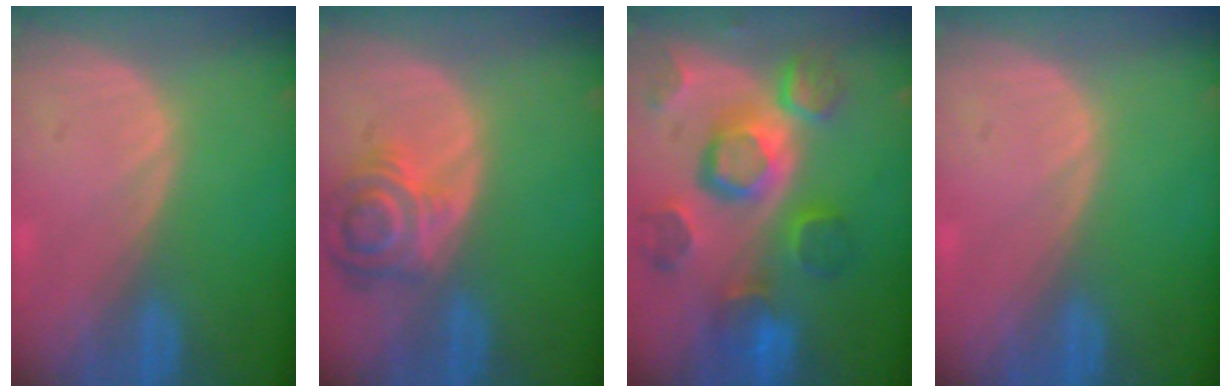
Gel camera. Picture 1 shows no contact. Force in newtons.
{"total": 7.2, "press": 6.5, "slide": 3.0}
{"total": 12.1, "press": 10.5, "slide": 6.0}
{"total": 0.0}